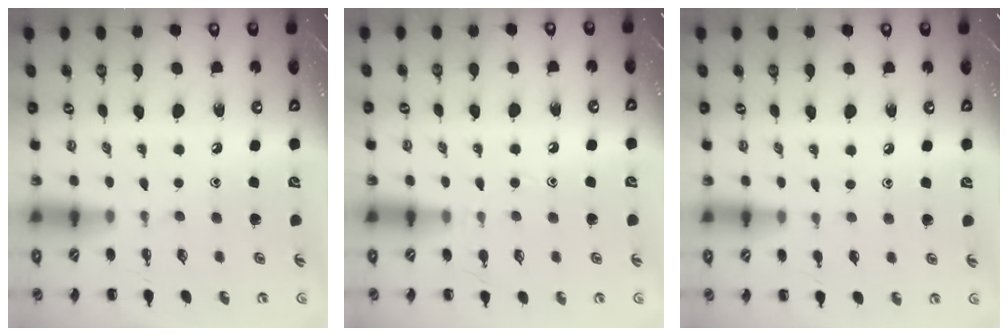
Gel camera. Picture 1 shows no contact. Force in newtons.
{"total": 5.5, "press": 5.2, "slide": 1.8}
{"total": 3.8, "press": 3.4, "slide": 1.6}